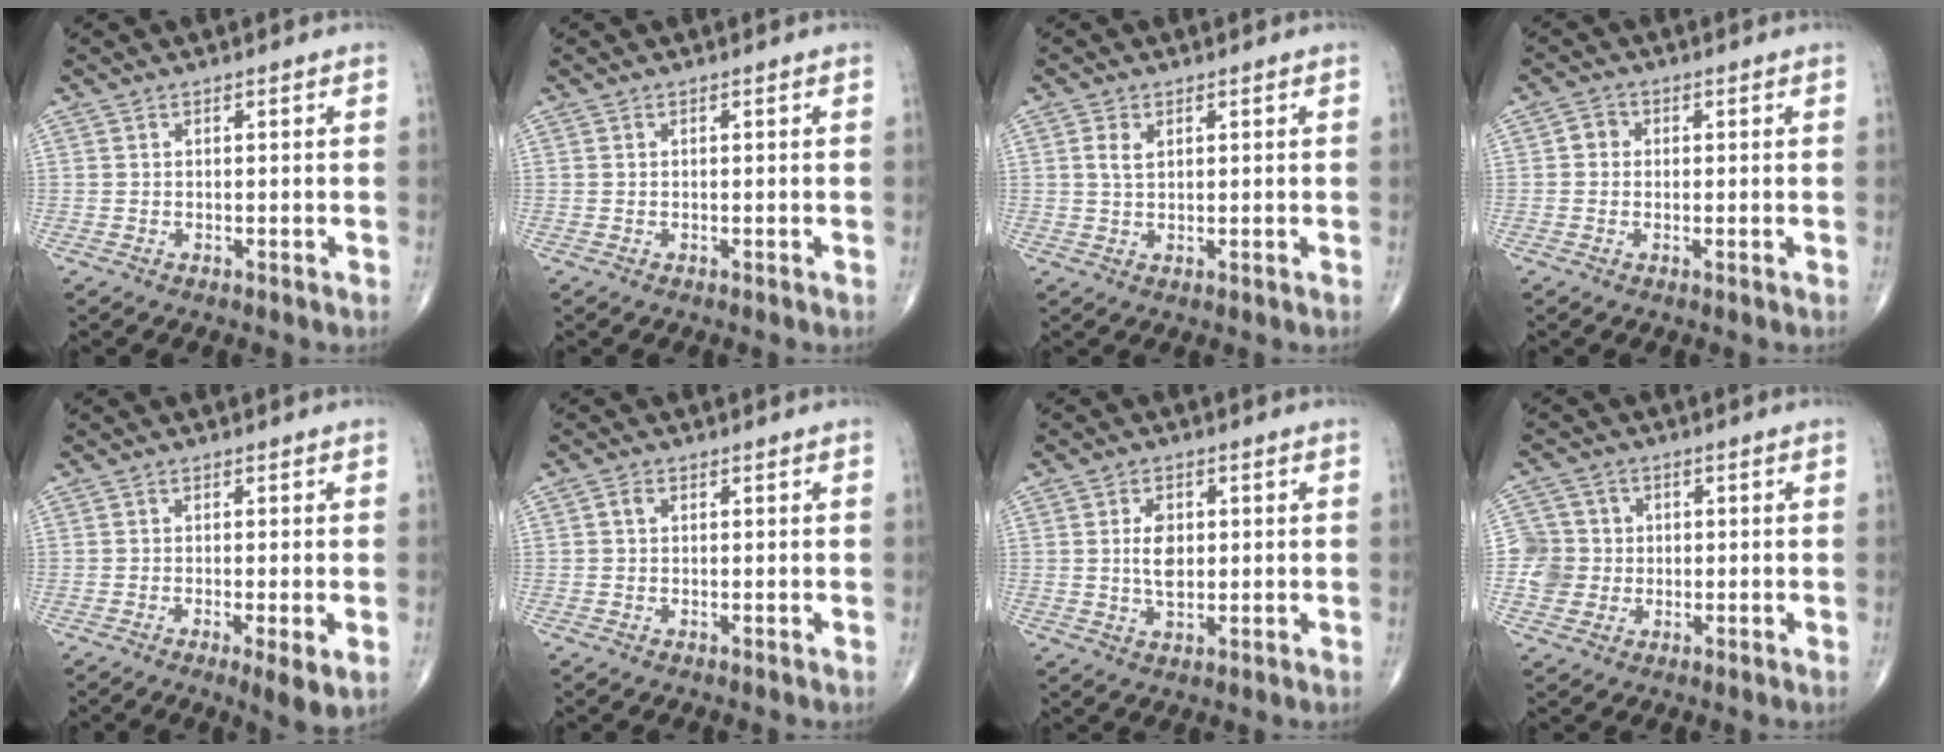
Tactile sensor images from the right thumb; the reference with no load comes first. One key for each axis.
{"total": 0.0}
{"total": 2.4, "fx": 0.9, "fy": 1.5, "fz": 1.7, "tx": -0.033, "ty": 0.001, "tz": 0.018}
{"total": 2.3, "fx": 0.1, "fy": 2.1, "fz": 0.9, "tx": -0.002, "ty": 0.006, "tz": -0.005}
{"total": 4.7, "fx": -1.4, "fy": 0.8, "fz": 4.4, "tx": -0.076, "ty": -0.015, "tz": -0.025}
{"total": 1.3, "fx": 0.2, "fy": 1.0, "fz": 0.8, "tx": -0.012, "ty": 0.005, "tz": 0.001}
{"total": 5.3, "fx": 0.6, "fy": 3.3, "fz": 4.1, "tx": -0.065, "ty": -0.007, "tz": 0.011}
{"total": 6.5, "fx": -0.3, "fy": 6.4, "fz": 1.1, "tx": 0.006, "ty": 0.010, "tz": -0.009}